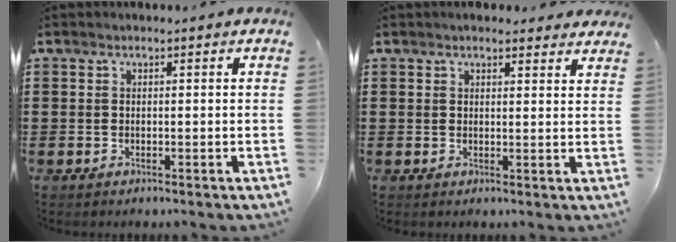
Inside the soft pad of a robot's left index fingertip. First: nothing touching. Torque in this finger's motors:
{"motor_torque": [2.14, 0.00, 0.40, 0.08]}